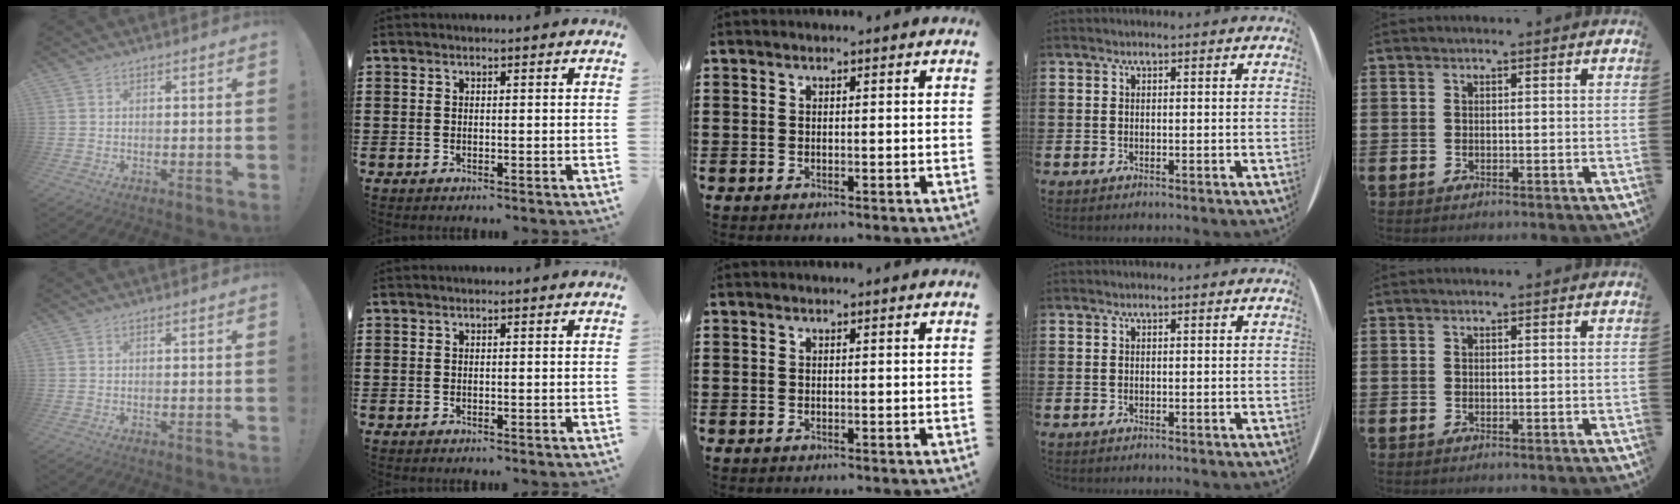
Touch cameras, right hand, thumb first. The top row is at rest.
{}